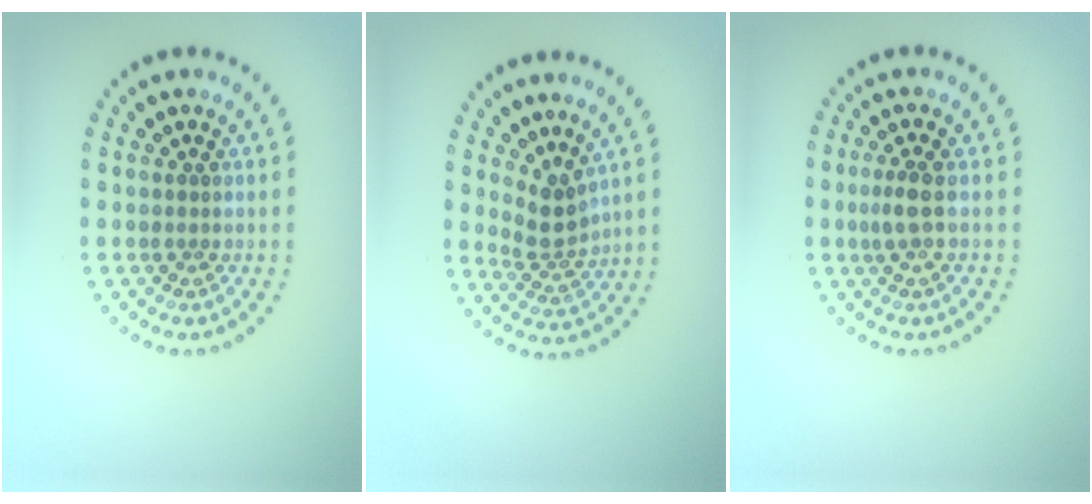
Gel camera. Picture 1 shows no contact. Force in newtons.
{"total": 2.4, "press": 1.7, "slide": 1.7}
{"total": 1.7, "press": 1.3, "slide": 1.0}